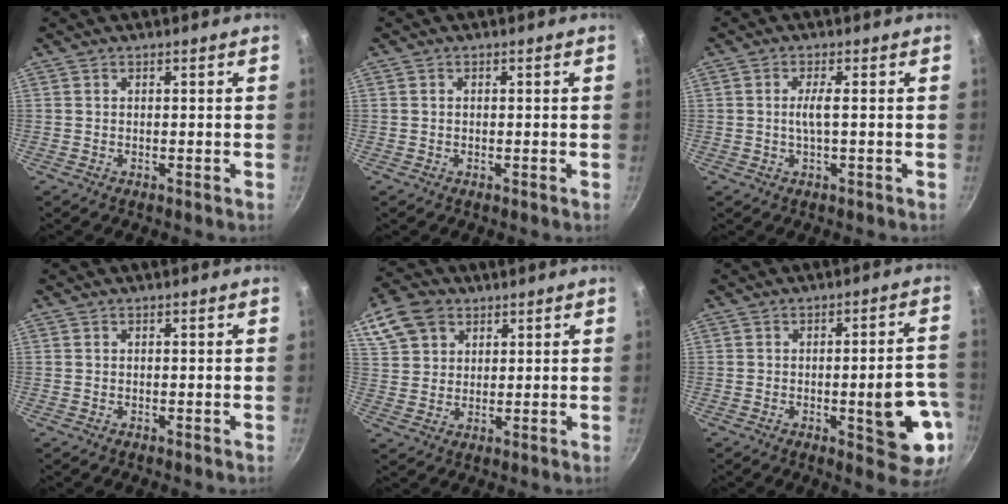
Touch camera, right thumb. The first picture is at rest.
{"total": 0.6, "force": [0.0, 0.5, 0.4], "torque": [-0.005, 0.003, -0.001]}
{"total": 2.7, "force": [-0.1, 0.2, 2.7], "torque": [-0.061, 0.003, -0.001]}
{"total": 0.0}
{"total": 12.5, "force": [6.2, 9.3, 5.4], "torque": [-0.115, 0.012, 0.117]}
{"total": 13.0, "force": [-3.2, 4.3, 11.9], "torque": [-0.116, 0.016, -0.038]}